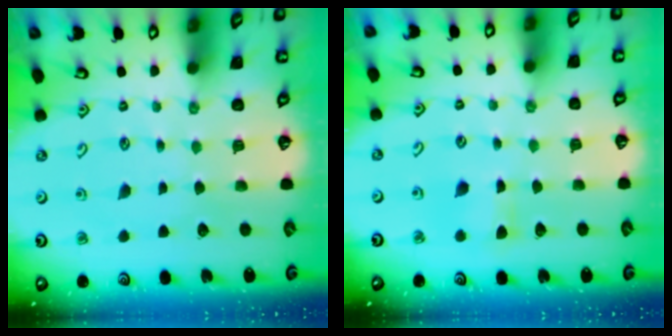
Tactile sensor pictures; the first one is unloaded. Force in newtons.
{"total": 4.0, "press": 3.9, "slide": 0.6}